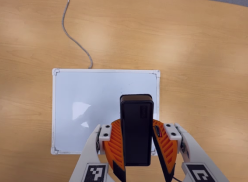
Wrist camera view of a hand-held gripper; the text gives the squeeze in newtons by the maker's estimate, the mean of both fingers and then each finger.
{"total": 7.1, "left": 7.0, "right": 7.1}